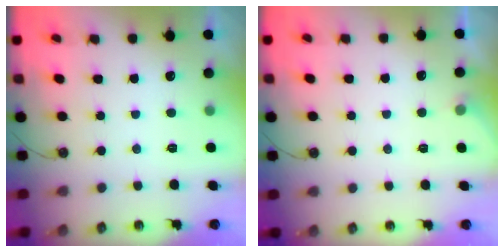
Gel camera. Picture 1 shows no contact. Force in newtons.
{"total": 2.6, "press": 2.5, "slide": 0.5}